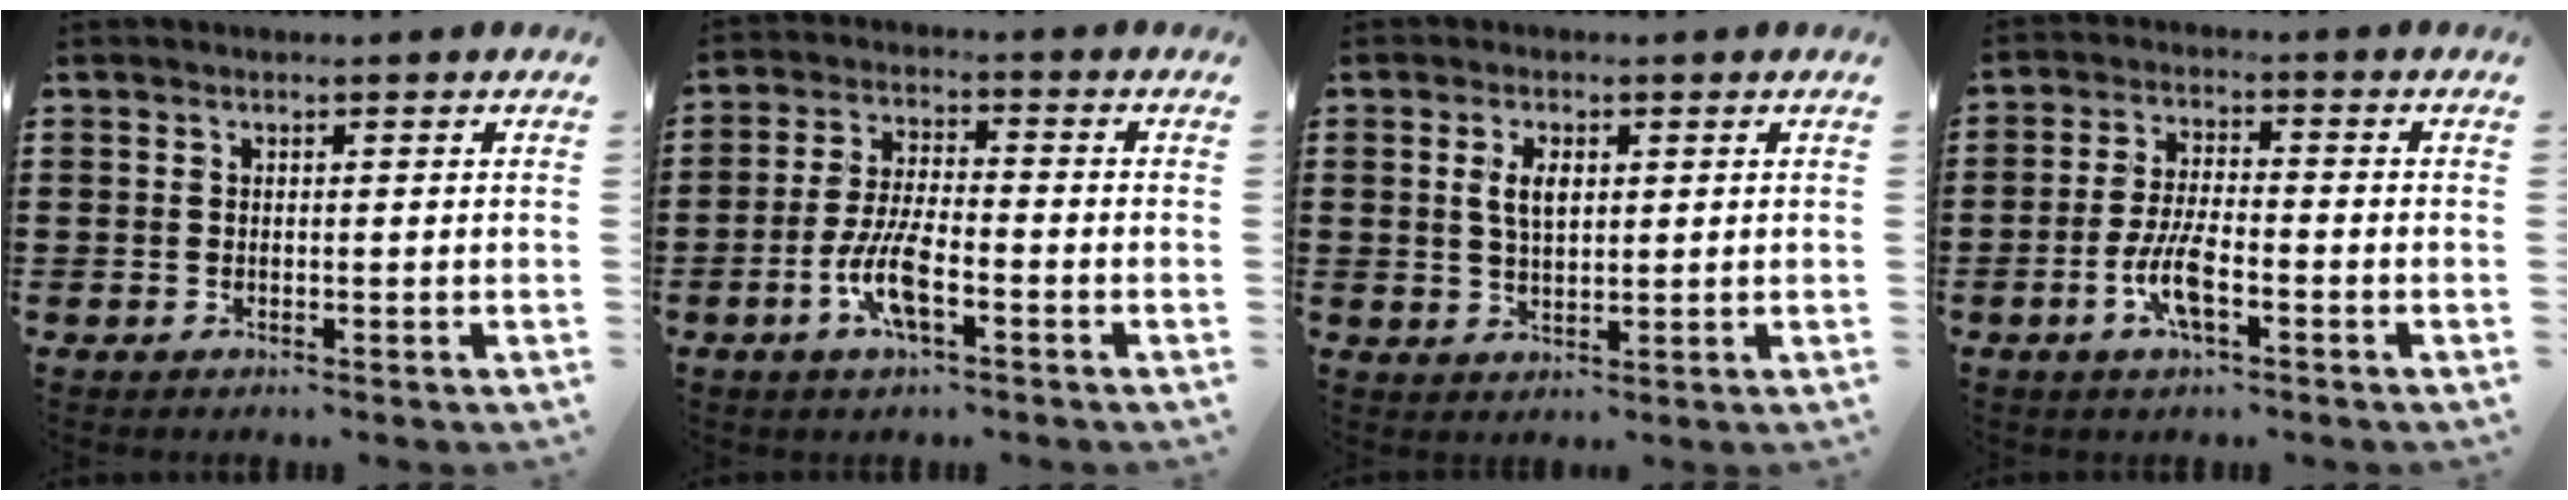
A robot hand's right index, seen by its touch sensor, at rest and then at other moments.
{"total": 7.7, "force": [-3.1, 2.4, 6.6], "torque": [-0.146, -0.010, -0.061]}
{"total": 3.8, "force": [0.9, 1.8, 3.2], "torque": [-0.067, 0.008, 0.014]}
{"total": 6.7, "force": [-2.6, 2.1, 5.8], "torque": [-0.128, -0.007, -0.052]}